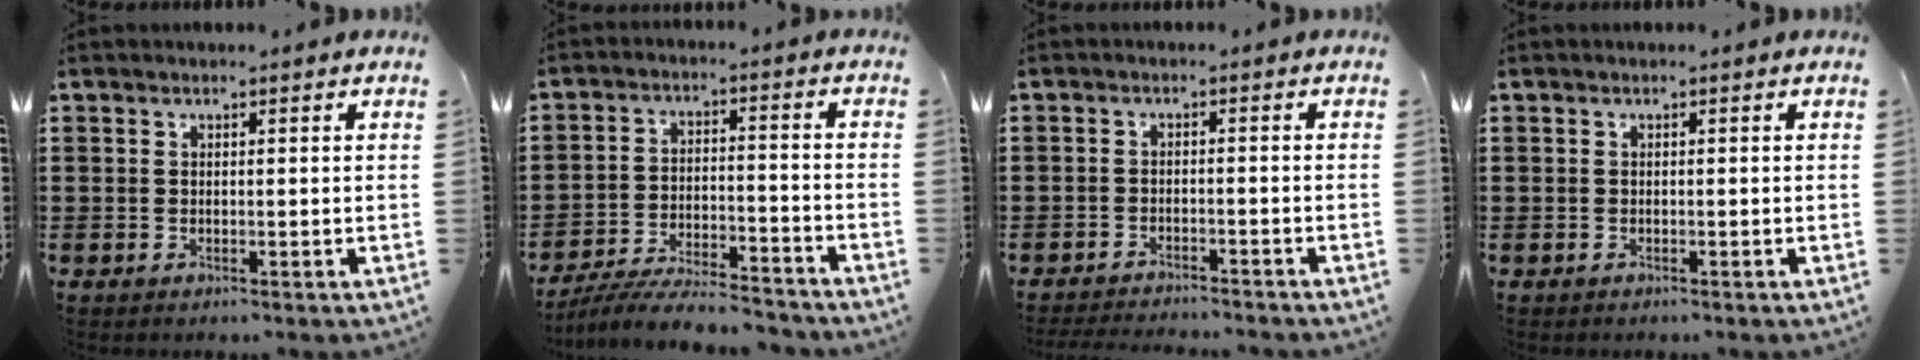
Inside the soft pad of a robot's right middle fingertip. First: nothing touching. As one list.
[{"total": 7.2, "force": [-6.8, 0.6, 2.2], "torque": [-0.041, 0.004, -0.132]}, {"total": 2.5, "force": [-2.5, 0.0, 0.2], "torque": [-0.006, 0.001, -0.053]}, {"total": 0.0}]